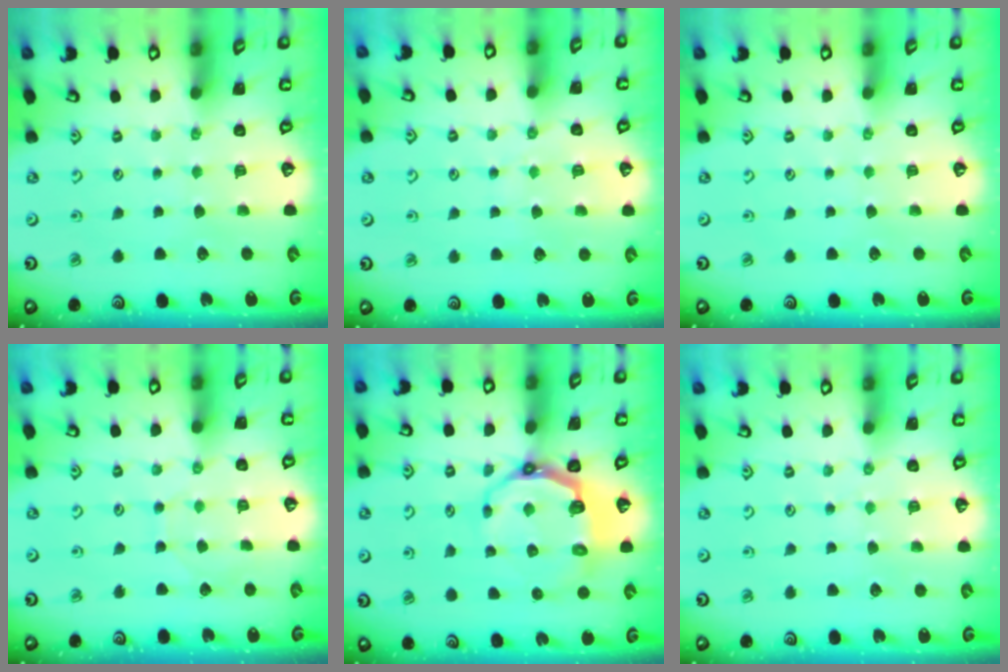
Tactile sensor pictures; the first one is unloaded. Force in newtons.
{"total": 5.9, "press": 5.9, "slide": 0.7}
{"total": 0.0}
{"total": 4.9, "press": 4.9, "slide": 0.2}
{"total": 8.5, "press": 7.4, "slide": 4.1}
{"total": 3.7, "press": 3.7, "slide": 0.5}